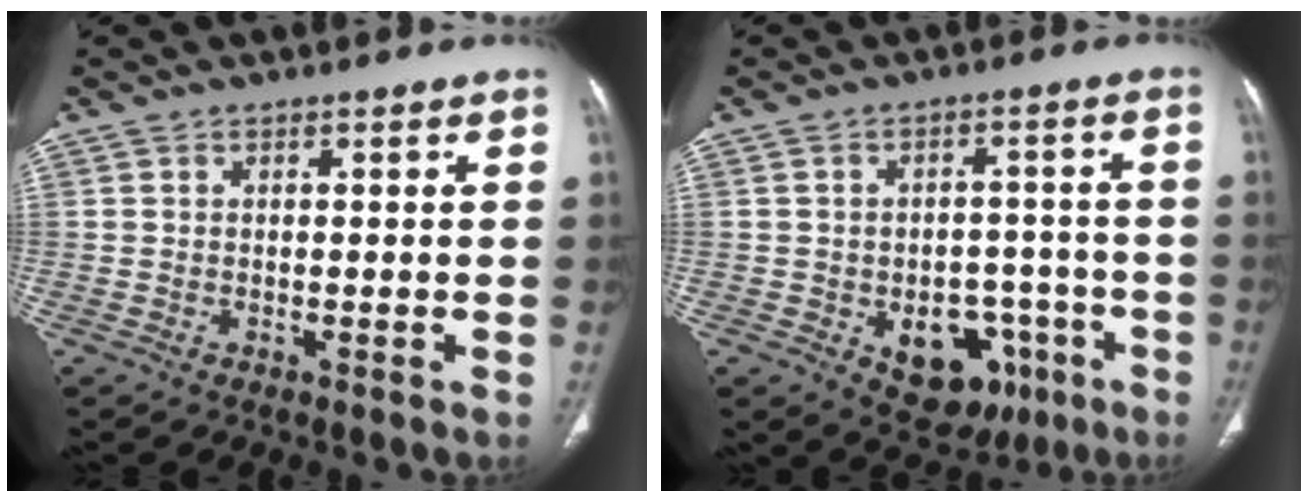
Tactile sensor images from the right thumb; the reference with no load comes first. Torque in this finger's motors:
{"motor_torque": [5.01, 0.00, 0.62, -0.52, 0.02]}